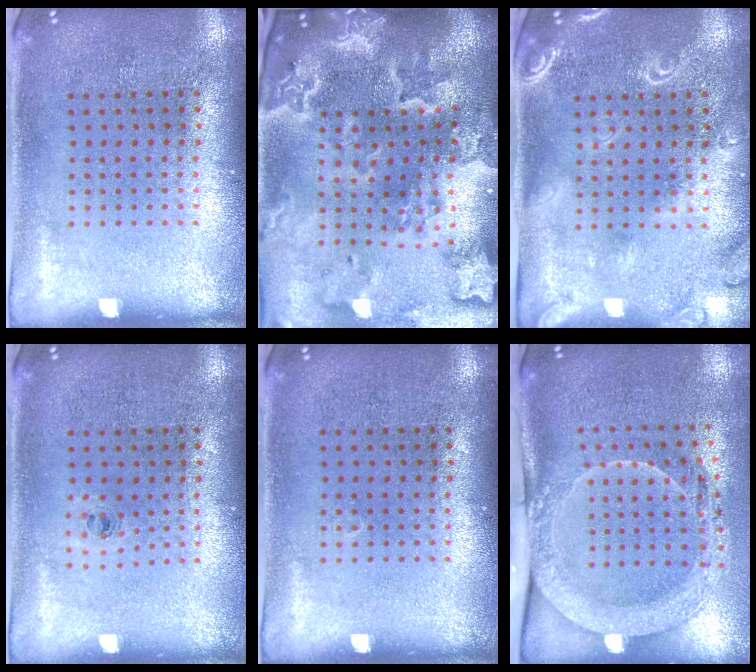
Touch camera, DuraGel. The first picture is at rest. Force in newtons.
{"total": 4.7, "press": 3.8, "slide": 2.8}
{"total": 2.1, "press": 1.9, "slide": 1.0}
{"total": 0.5, "press": 0.3, "slide": 0.5}
{"total": 0.0}
{"total": 2.1, "press": 2.0, "slide": 0.5}